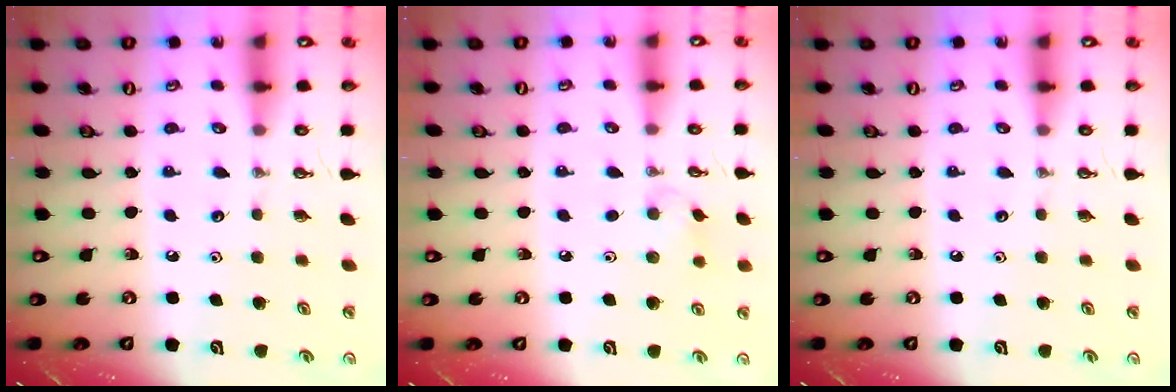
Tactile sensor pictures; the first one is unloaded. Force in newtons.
{"total": 6.3, "press": 5.5, "slide": 3.1}
{"total": 0.0}